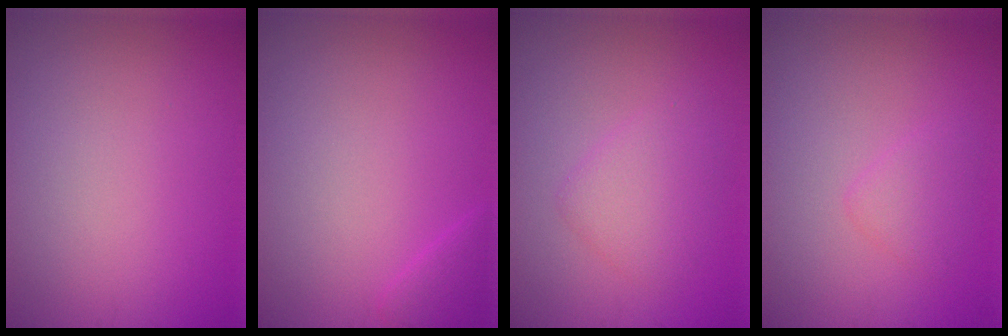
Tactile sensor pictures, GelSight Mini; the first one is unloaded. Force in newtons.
{"total": 1.3, "press": 1.3, "slide": 0.1}
{"total": 2.7, "press": 2.7, "slide": 0.0}
{"total": 1.7, "press": 1.7, "slide": 0.1}